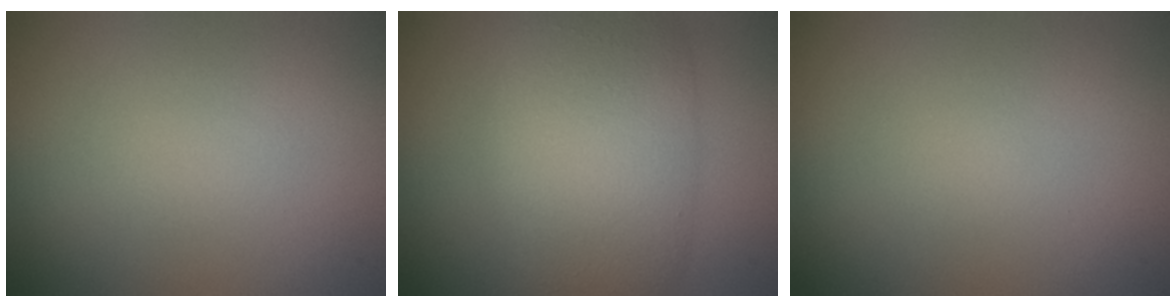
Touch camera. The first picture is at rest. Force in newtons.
{"total": 7.9, "press": 7.9, "slide": 0.4}
{"total": 0.0}